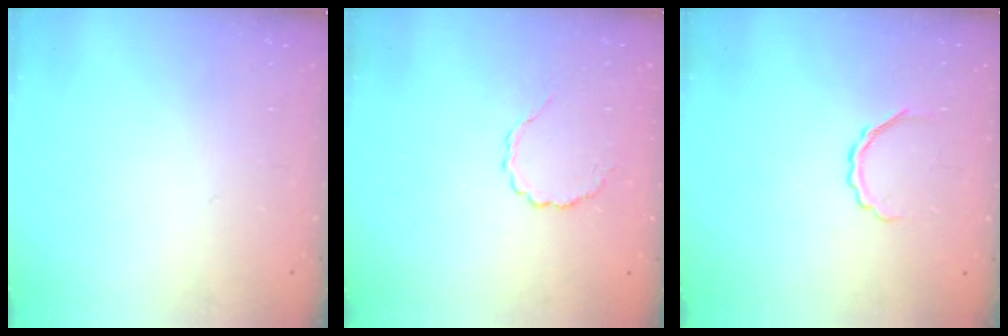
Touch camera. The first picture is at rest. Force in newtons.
{"total": 2.9, "press": 2.6, "slide": 1.1}
{"total": 3.5, "press": 3.4, "slide": 1.0}